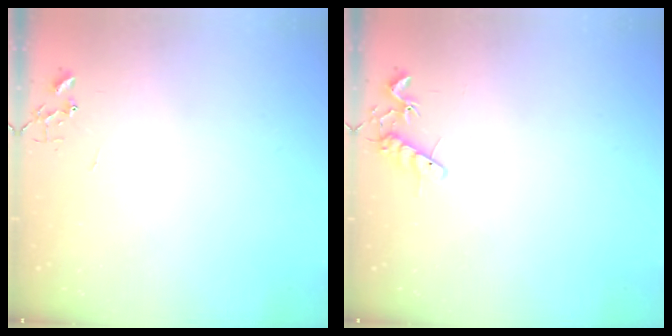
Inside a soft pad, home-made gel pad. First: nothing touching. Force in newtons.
{"total": 7.5, "press": 7.4, "slide": 0.6}